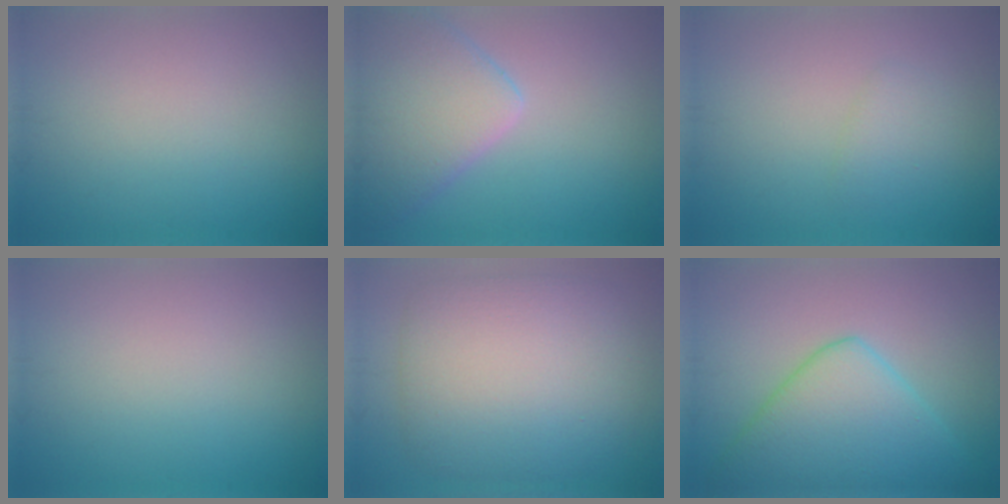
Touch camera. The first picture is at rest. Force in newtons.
{"total": 6.9, "press": 6.8, "slide": 0.5}
{"total": 1.3, "press": 1.3, "slide": 0.1}
{"total": 0.0}
{"total": 9.2, "press": 9.1, "slide": 0.4}
{"total": 8.4, "press": 8.4, "slide": 0.4}